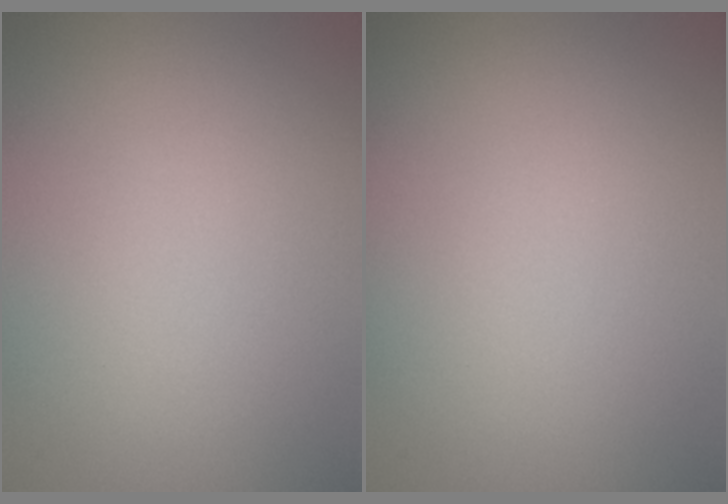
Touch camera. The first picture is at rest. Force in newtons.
{"total": 0.0}